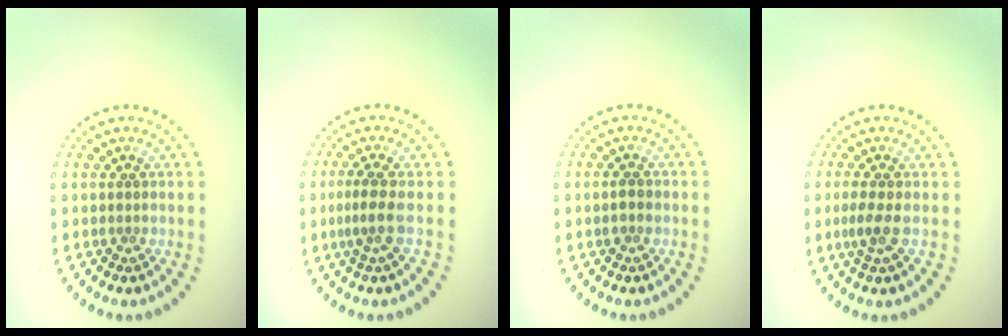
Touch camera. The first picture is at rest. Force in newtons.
{"total": 2.2, "press": 1.5, "slide": 1.7}
{"total": 1.2, "press": 1.2, "slide": 0.1}
{"total": 1.7, "press": 1.5, "slide": 0.8}